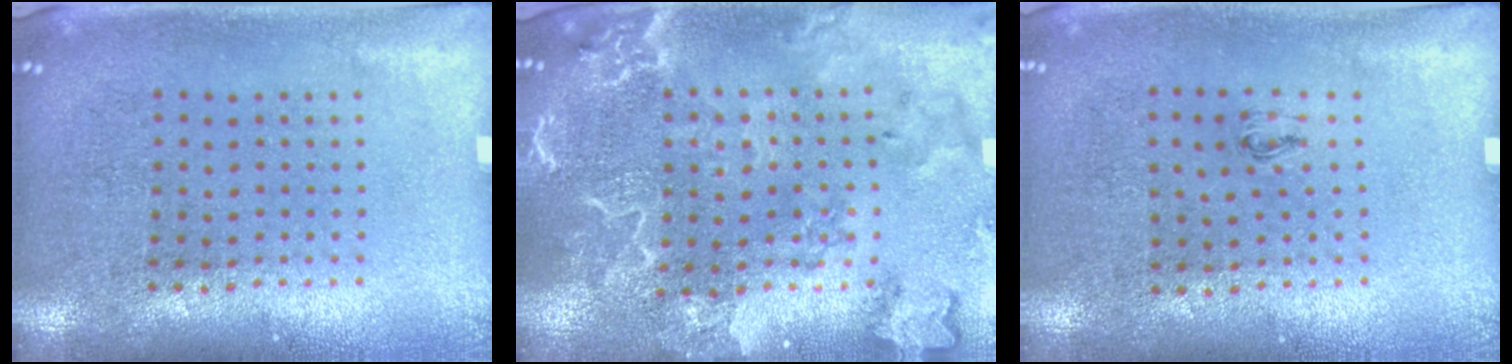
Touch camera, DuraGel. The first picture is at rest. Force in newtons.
{"total": 2.6, "press": 2.5, "slide": 0.9}
{"total": 0.6, "press": 0.2, "slide": 0.5}